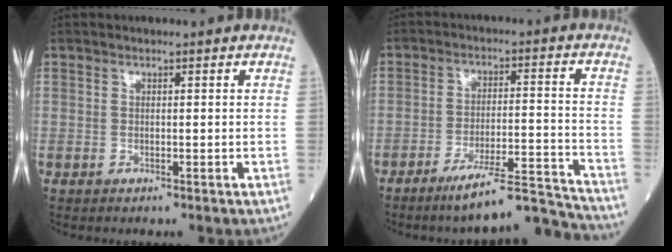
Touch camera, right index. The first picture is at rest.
{"total": 11.7, "force": [-10.9, -0.6, 4.2], "torque": [-0.045, 0.024, -0.178]}